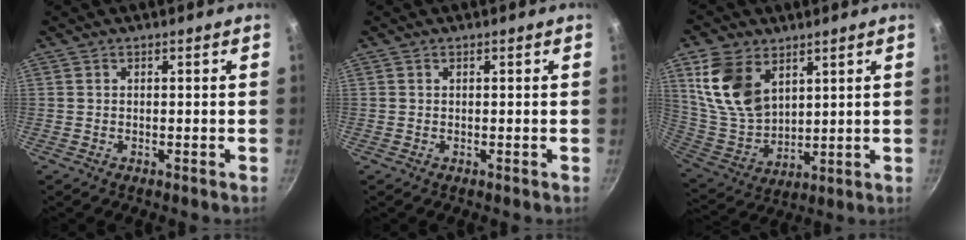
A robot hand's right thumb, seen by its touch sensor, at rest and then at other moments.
{"total": 0.0}
{"total": 14.6, "force": [6.5, 9.5, 9.0], "torque": [-0.155, -0.032, 0.144]}